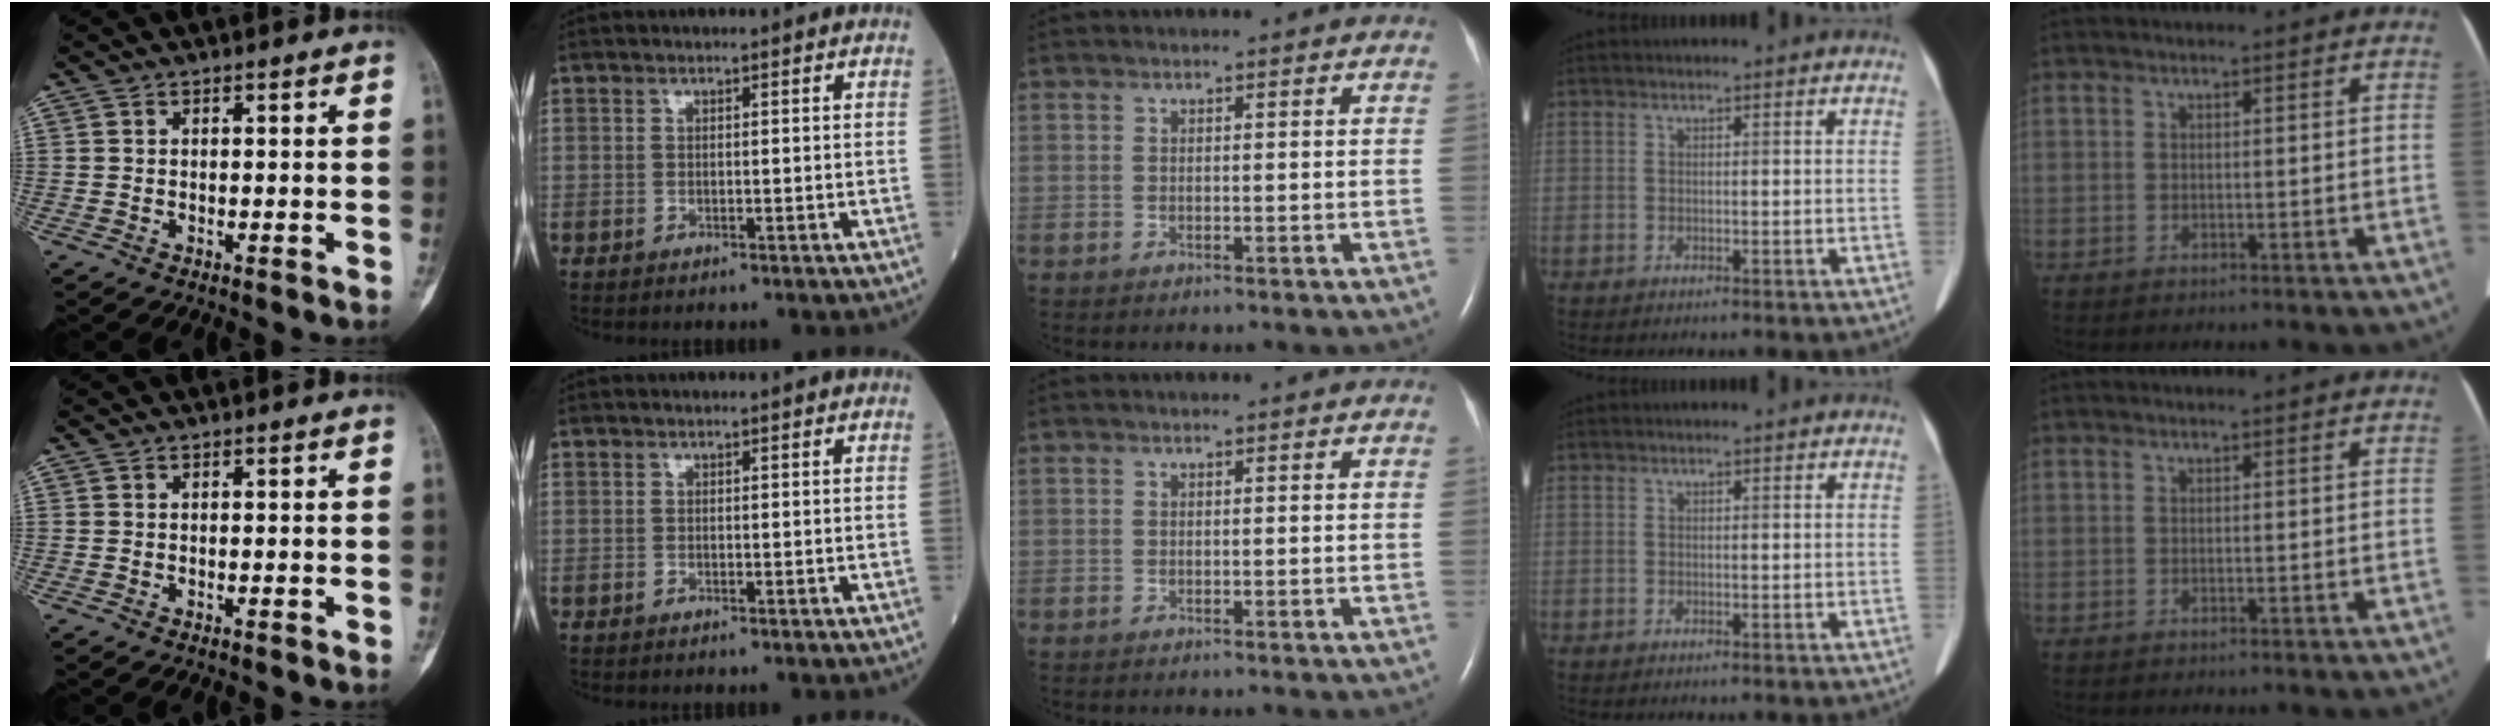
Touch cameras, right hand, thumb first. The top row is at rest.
{}